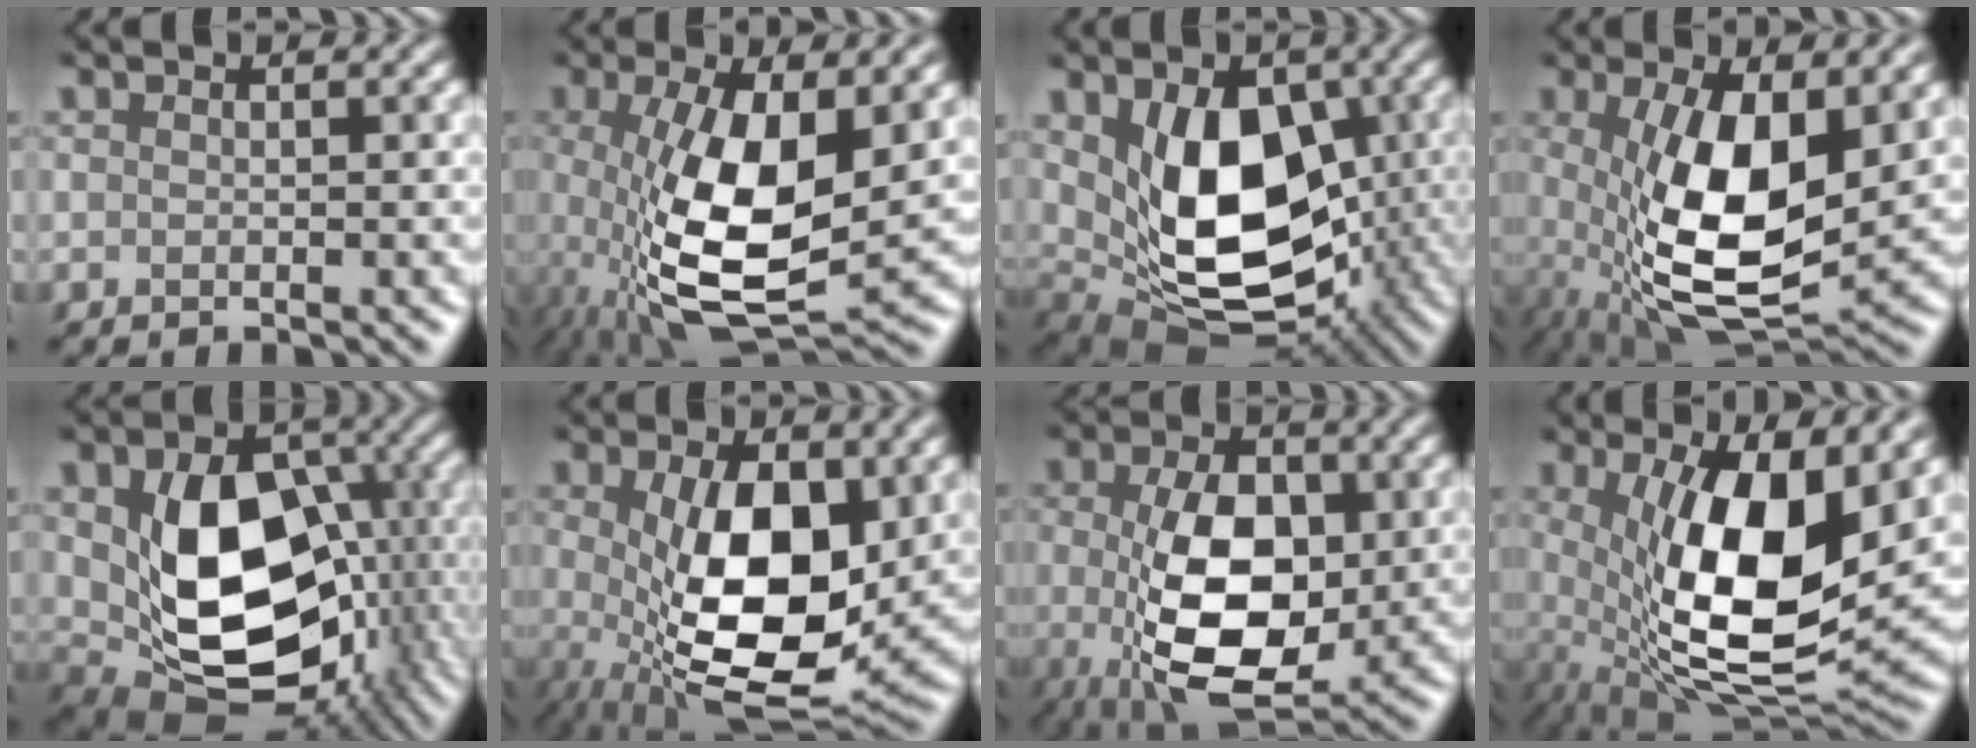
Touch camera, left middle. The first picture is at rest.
{"total": 9.1, "force": [-0.5, 3.3, 8.5], "torque": [-0.187, -0.012, 0.003]}
{"total": 11.0, "force": [0.8, 7.1, 8.4], "torque": [-0.137, -0.014, 0.036]}
{"total": 10.0, "force": [0.1, 4.1, 9.1], "torque": [-0.182, -0.009, 0.014]}
{"total": 12.4, "force": [0.3, 8.6, 8.9], "torque": [-0.164, -0.027, 0.026]}
{"total": 9.7, "force": [0.3, 3.9, 8.9], "torque": [-0.158, -0.006, 0.018]}
{"total": 8.7, "force": [-0.6, 4.6, 7.4], "torque": [-0.139, -0.005, 0.000]}
{"total": 11.3, "force": [1.0, 4.4, 10.4], "torque": [-0.189, -0.011, 0.029]}